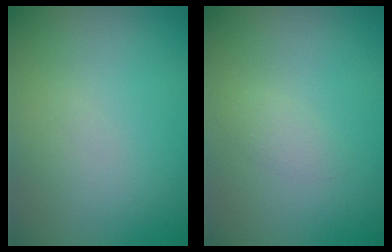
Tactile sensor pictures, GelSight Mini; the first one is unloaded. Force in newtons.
{"total": 1.1, "press": 1.1, "slide": 0.1}